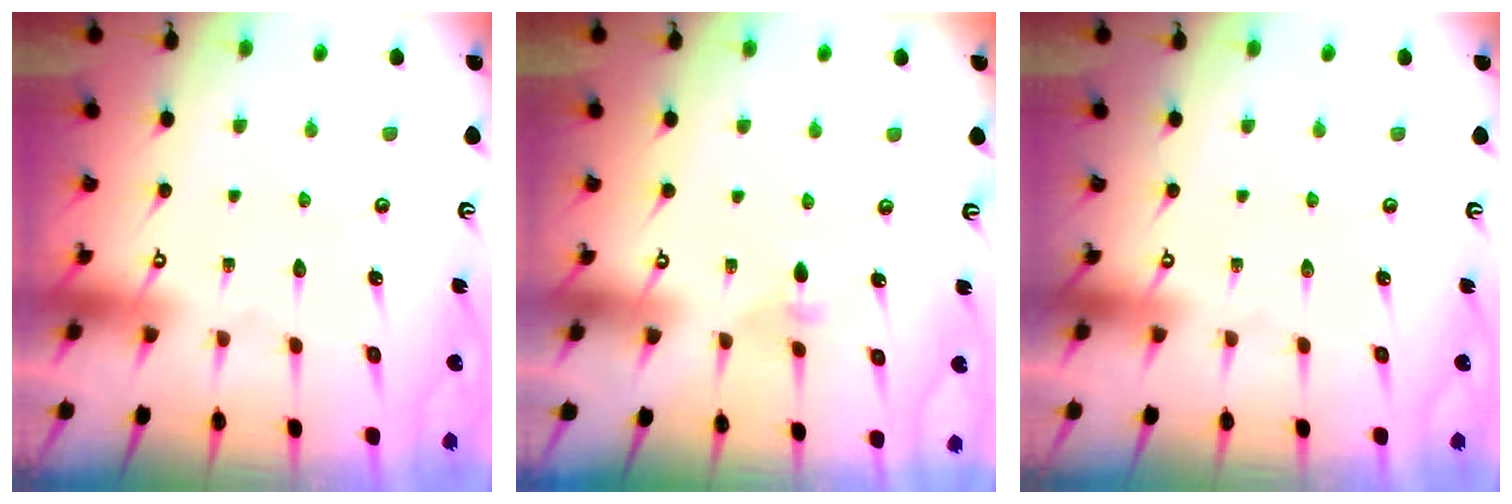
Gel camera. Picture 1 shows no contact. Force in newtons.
{"total": 3.3, "press": 3.2, "slide": 0.7}
{"total": 0.0}